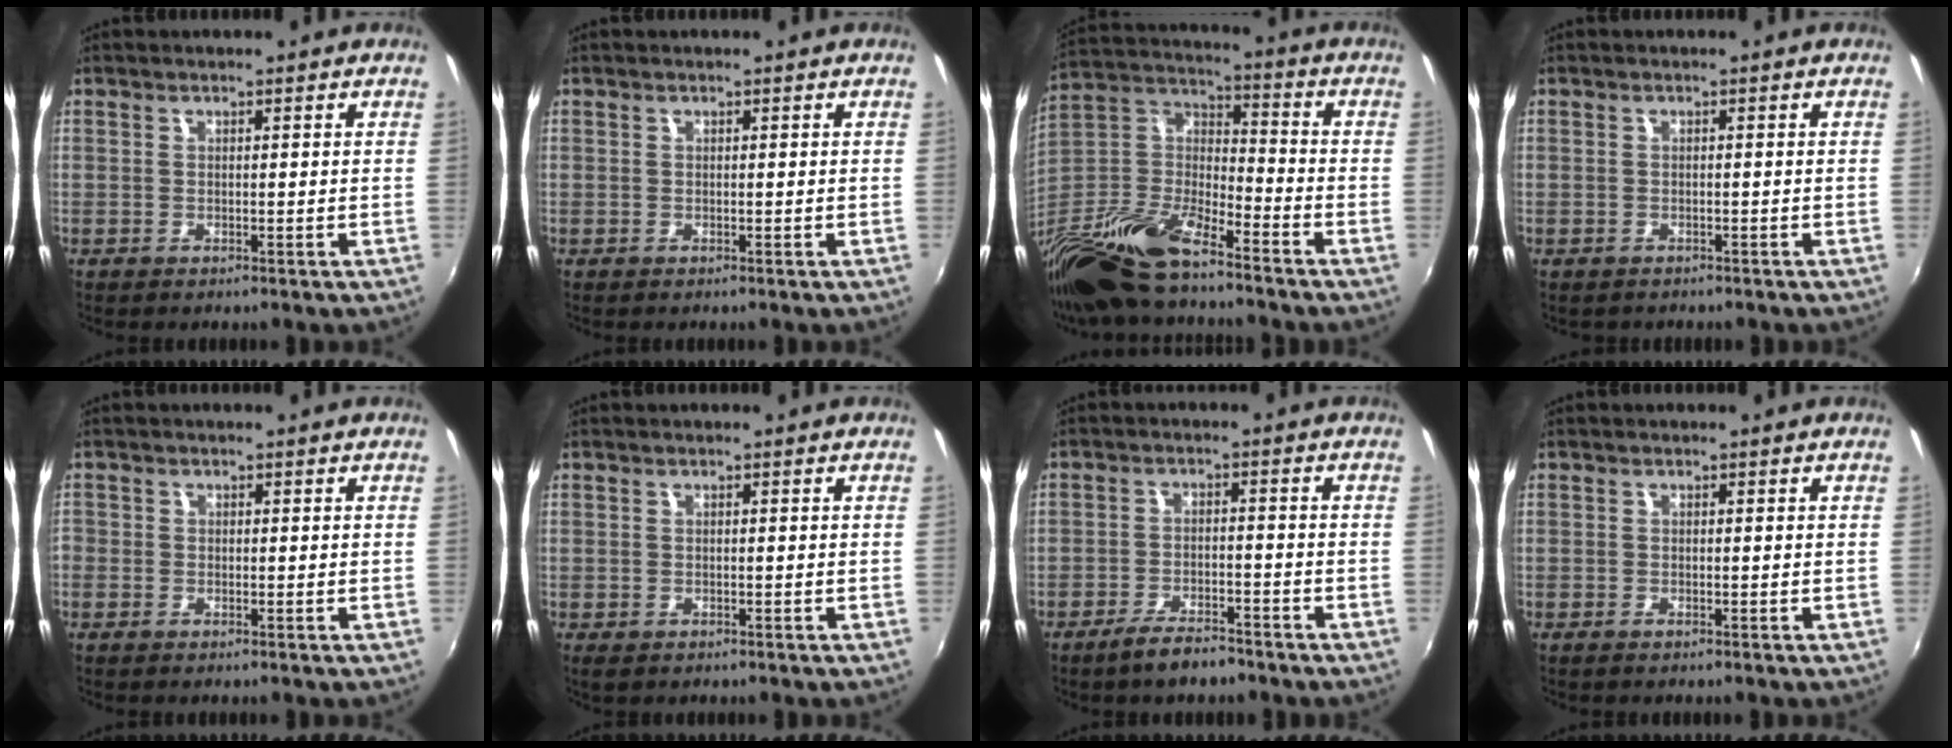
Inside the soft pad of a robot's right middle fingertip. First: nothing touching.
{"total": 0.0}
{"total": 20.3, "force": [-15.0, 5.7, 12.5], "torque": [-0.261, -0.020, -0.289]}
{"total": 1.0, "force": [-0.8, 0.6, 0.2], "torque": [-0.008, -0.001, -0.012]}
{"total": 1.5, "force": [-0.9, 1.2, 0.4], "torque": [-0.010, -0.002, -0.022]}
{"total": 1.3, "force": [-0.7, 0.9, 0.7], "torque": [-0.015, -0.005, -0.011]}
{"total": 5.8, "force": [-4.7, 1.7, 2.9], "torque": [-0.071, 0.000, -0.079]}
{"total": 0.5, "force": [-0.4, 0.1, 0.2], "torque": [-0.005, -0.003, -0.010]}